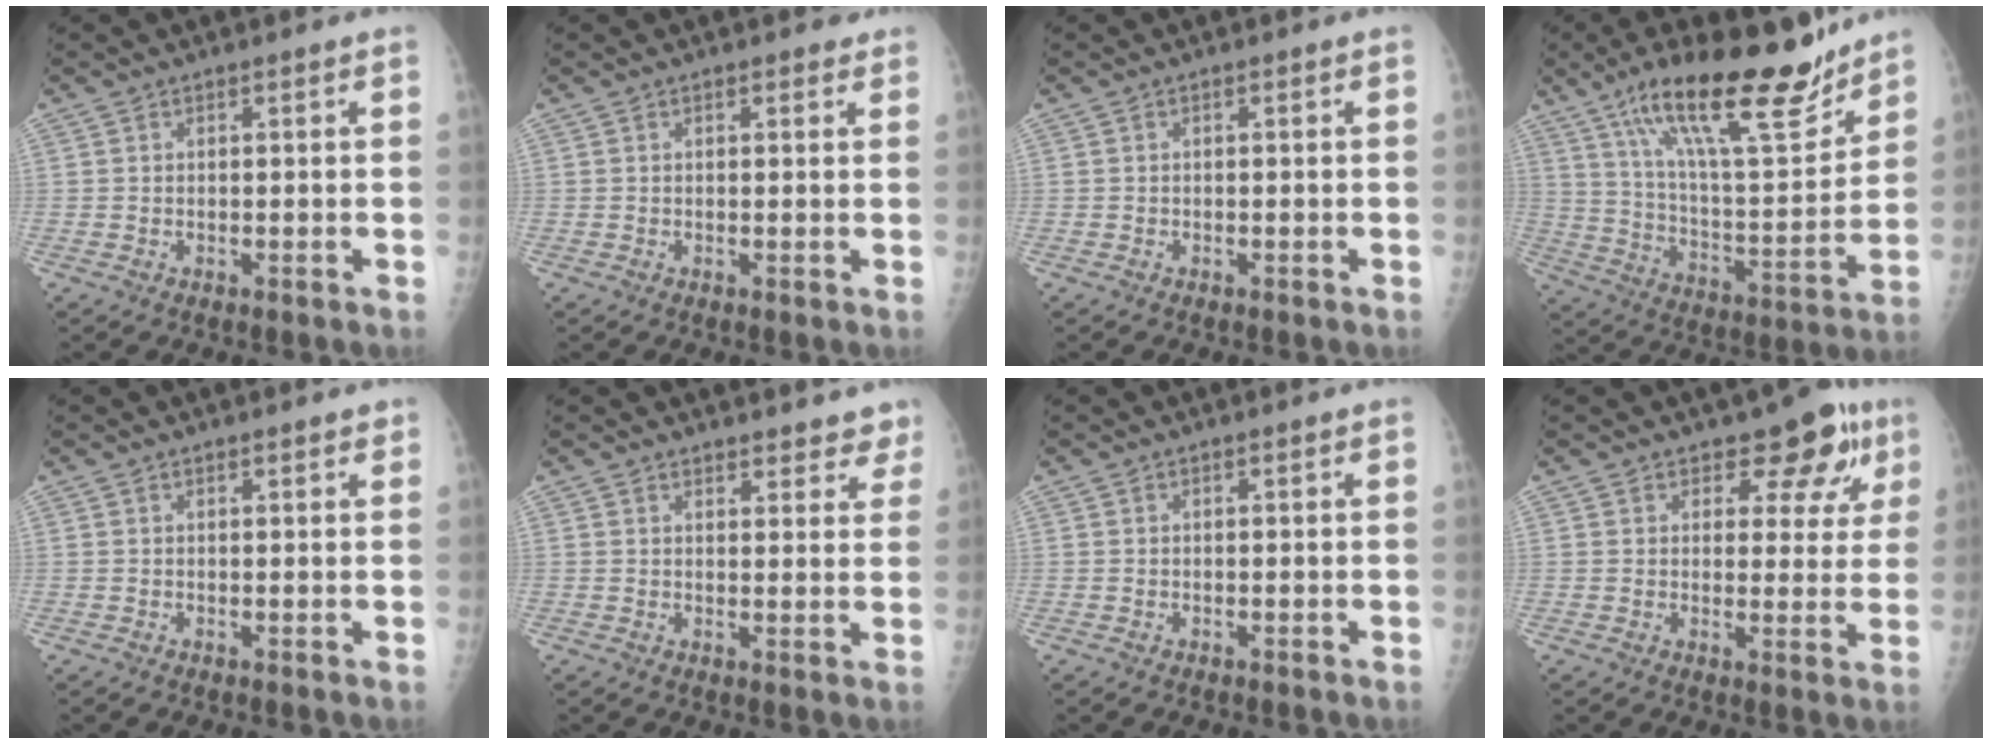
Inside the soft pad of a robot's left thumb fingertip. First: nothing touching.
{"total": 1.5, "force": [1.2, 0.7, 0.6], "torque": [0.002, -0.004, 0.010]}
{"total": 0.0}
{"total": 23.2, "force": [16.2, 6.1, 15.4], "torque": [-0.222, -0.074, 0.275]}
{"total": 1.5, "force": [1.3, 0.4, 0.6], "torque": [-0.003, -0.002, 0.015]}
{"total": 7.6, "force": [6.9, 2.8, 1.5], "torque": [0.031, -0.029, 0.069]}
{"total": 0.0}
{"total": 9.0, "force": [5.5, 4.8, 5.2], "torque": [-0.021, -0.024, 0.065]}